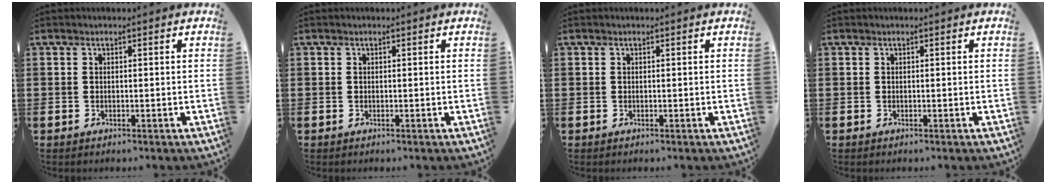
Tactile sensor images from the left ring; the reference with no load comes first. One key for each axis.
{"total": 0.0}
{"total": 0.0}
{"total": 0.0}